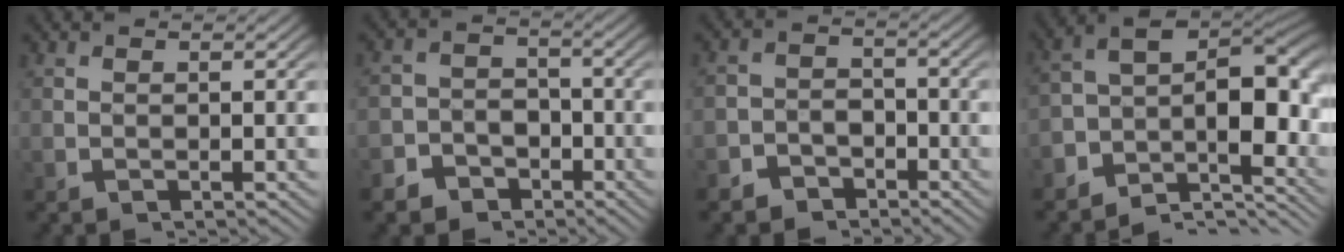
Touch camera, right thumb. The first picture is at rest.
{"total": 6.1, "force": [-3.9, 4.6, 1.4], "torque": [0.000, -0.027, -0.063]}
{"total": 3.9, "force": [-3.1, 2.4, 0.5], "torque": [0.014, -0.015, -0.052]}
{"total": 11.7, "force": [-2.2, 6.8, 9.3], "torque": [-0.143, -0.019, -0.036]}